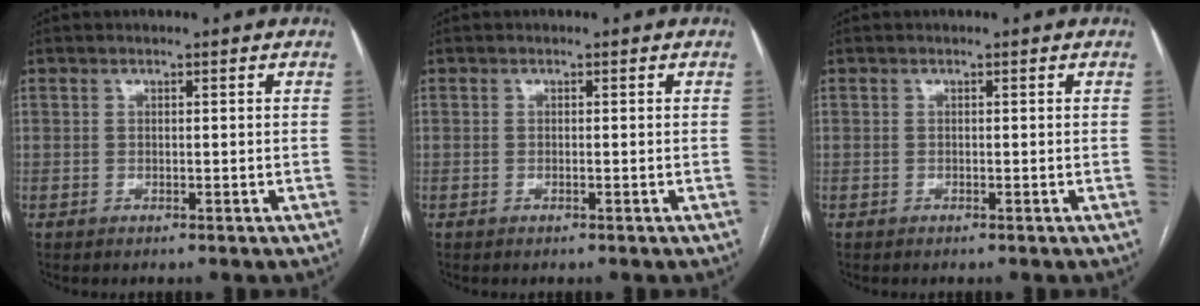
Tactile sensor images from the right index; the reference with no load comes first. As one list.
[{"total": 0.0}, {"total": 0.0}]